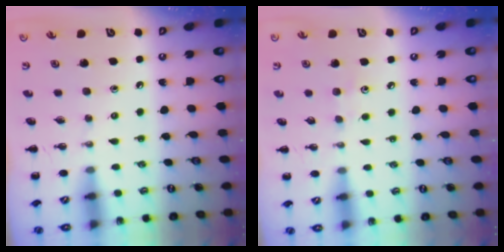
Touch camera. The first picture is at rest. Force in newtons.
{"total": 4.4, "press": 4.3, "slide": 1.0}